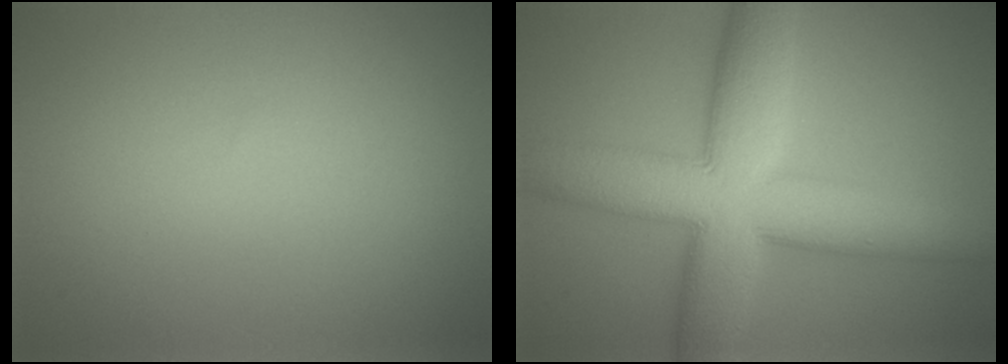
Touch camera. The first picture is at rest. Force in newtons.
{"total": 11.5, "press": 11.5, "slide": 0.2}